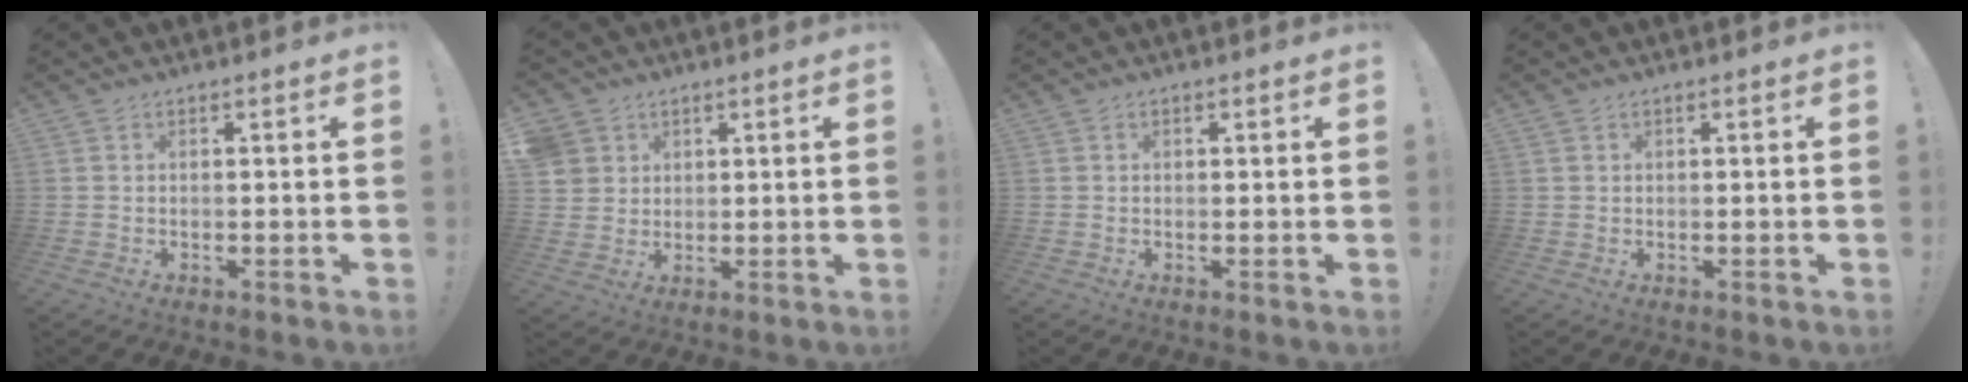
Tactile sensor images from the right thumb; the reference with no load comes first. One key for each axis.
{"total": 5.1, "fx": 2.6, "fy": 4.3, "fz": 0.7, "tx": -0.012, "ty": -0.014, "tz": 0.052}
{"total": 0.5, "fx": 0.3, "fy": 0.4, "fz": 0.2, "tx": 0.002, "ty": 0.001, "tz": 0.003}
{"total": 0.6, "fx": 0.4, "fy": 0.4, "fz": 0.3, "tx": -0.011, "ty": 0.003, "tz": 0.009}